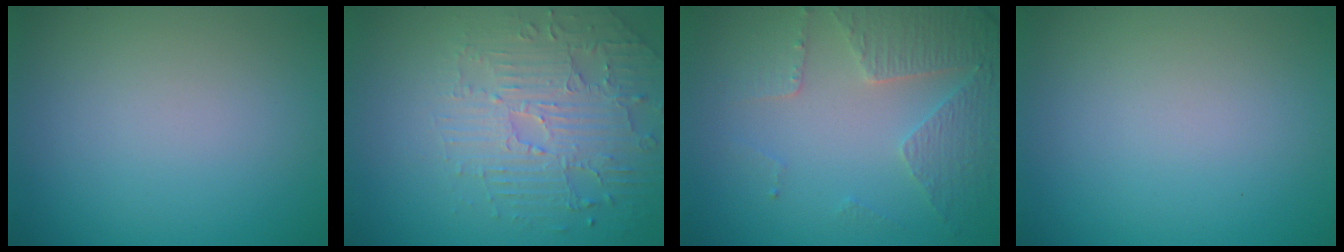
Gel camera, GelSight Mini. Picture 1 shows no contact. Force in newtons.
{"total": 4.6, "press": 3.9, "slide": 2.5}
{"total": 4.6, "press": 3.4, "slide": 3.1}
{"total": 0.0}